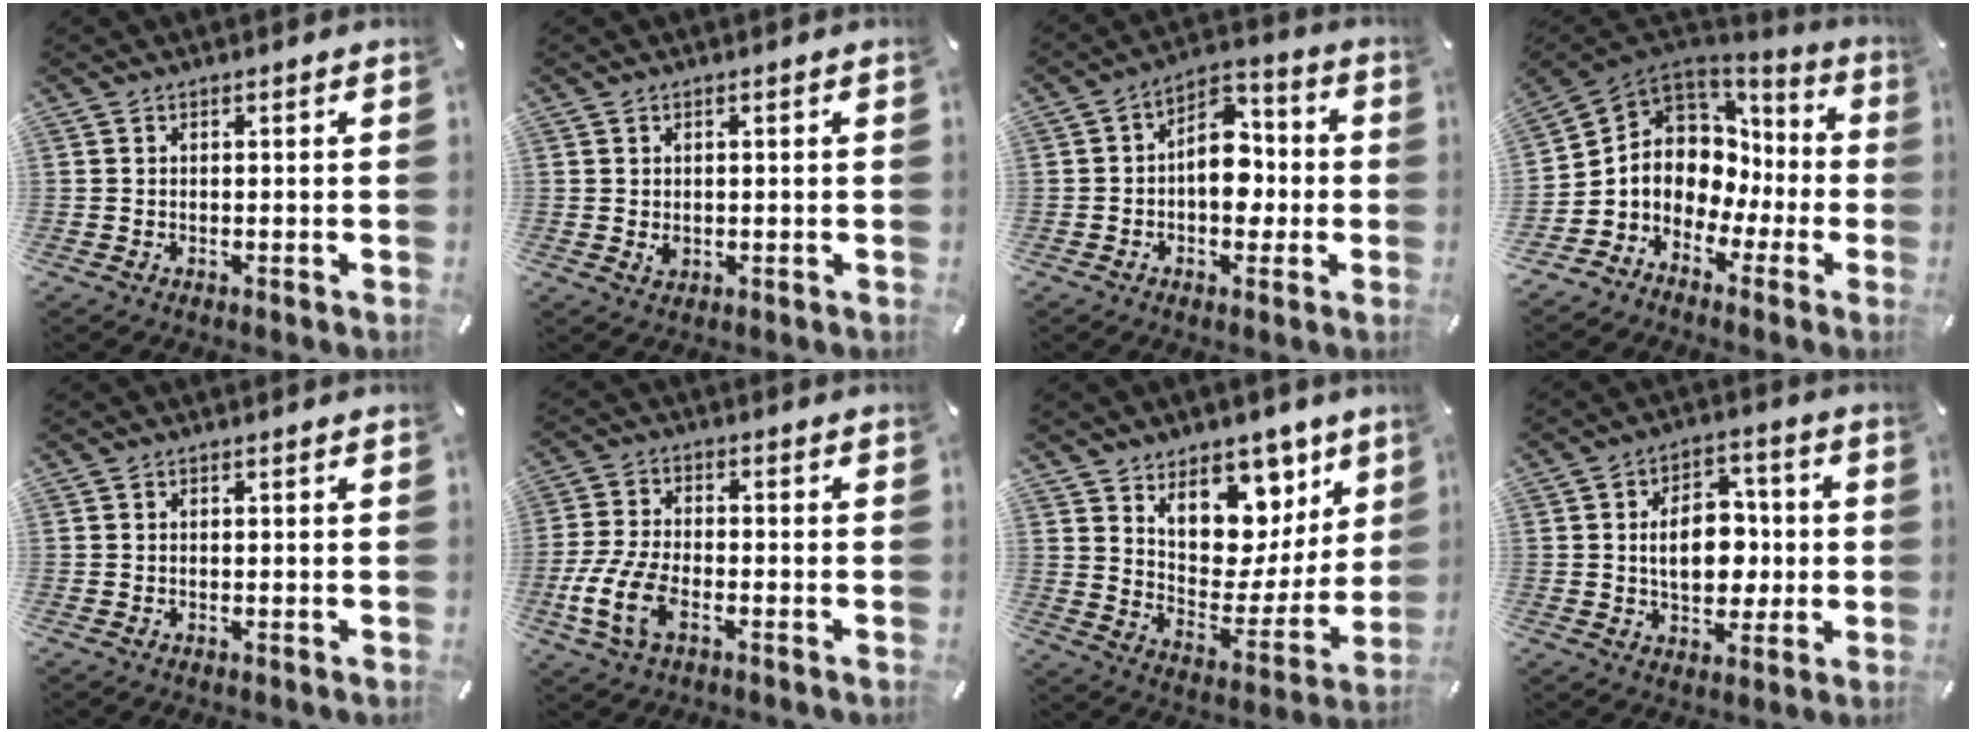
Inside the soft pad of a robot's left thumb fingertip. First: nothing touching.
{"total": 1.4, "force": [0.1, 1.2, 0.8], "torque": [-0.008, 0.000, -0.001]}
{"total": 10.3, "force": [-1.1, 7.2, 7.2], "torque": [-0.103, 0.006, -0.020]}
{"total": 8.2, "force": [-0.5, 7.9, 2.1], "torque": [-0.057, -0.028, -0.006]}
{"total": 0.0}
{"total": 10.0, "force": [-4.1, 5.3, 7.4], "torque": [-0.171, 0.000, -0.077]}
{"total": 13.4, "force": [8.2, 9.6, 4.5], "torque": [-0.032, -0.095, 0.144]}
{"total": 12.2, "force": [0.0, 8.5, 8.7], "torque": [-0.127, 0.005, -0.003]}